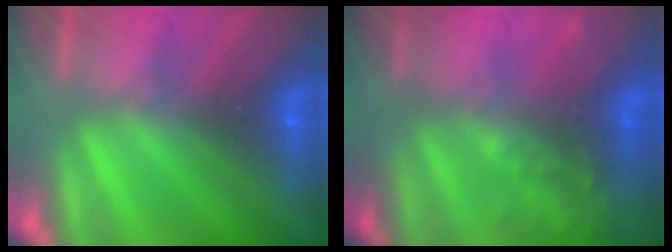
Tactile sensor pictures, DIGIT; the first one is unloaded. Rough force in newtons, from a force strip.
{"total": 1.9}